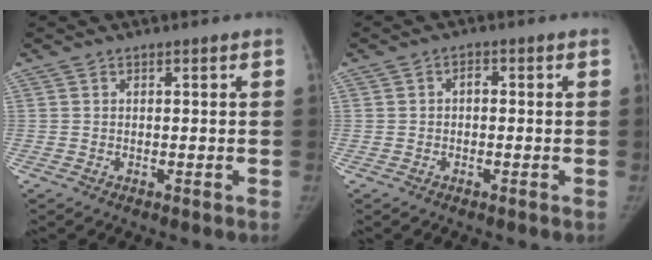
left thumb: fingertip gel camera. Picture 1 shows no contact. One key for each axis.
{"total": 1.6, "fx": -0.2, "fy": 1.2, "fz": 0.9, "tx": -0.007, "ty": 0.008, "tz": -0.008}